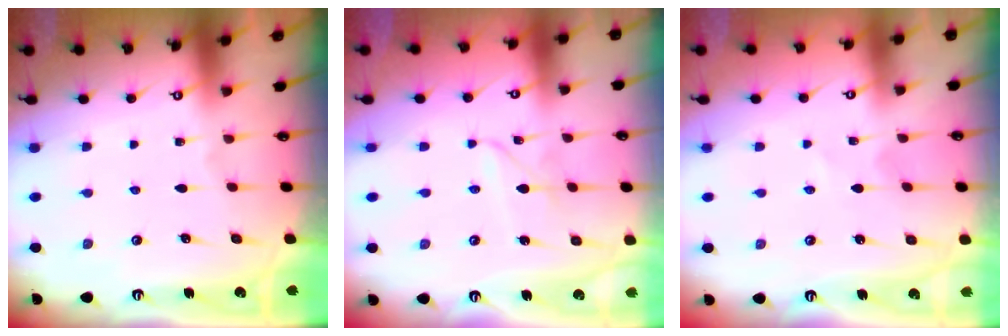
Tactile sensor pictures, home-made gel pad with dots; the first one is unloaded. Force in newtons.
{"total": 2.4, "press": 2.4, "slide": 0.2}
{"total": 1.0, "press": 1.0, "slide": 0.1}